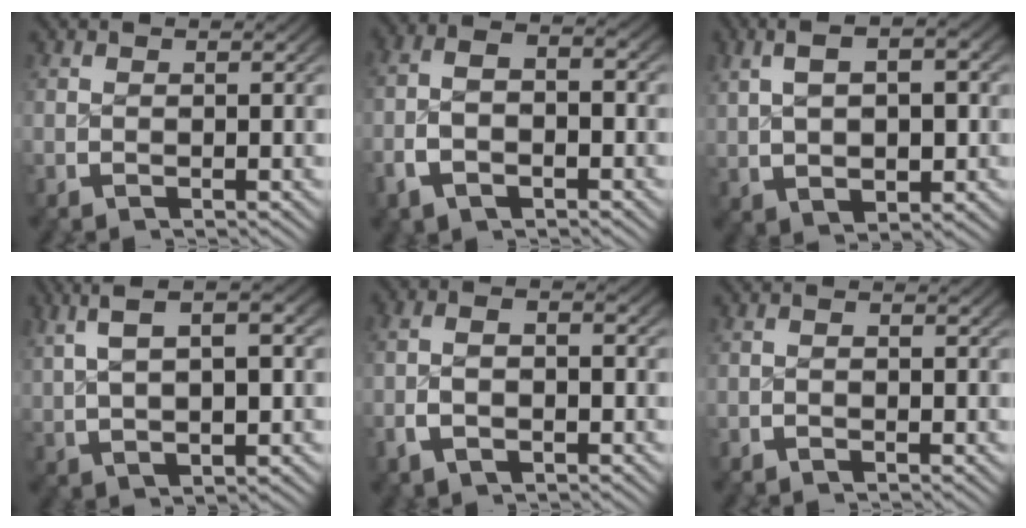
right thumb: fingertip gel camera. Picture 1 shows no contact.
{"total": 4.7, "force": [-1.2, 2.8, 3.6], "torque": [-0.073, 0.000, -0.029]}
{"total": 5.9, "force": [1.3, 3.2, 4.8], "torque": [-0.076, 0.006, 0.030]}
{"total": 6.9, "force": [2.8, 2.8, 5.6], "torque": [-0.083, 0.020, 0.051]}
{"total": 3.3, "force": [-1.0, 1.9, 2.6], "torque": [-0.054, 0.001, -0.023]}
{"total": 0.8, "force": [-0.7, 0.3, 0.3], "torque": [-0.002, 0.003, -0.018]}